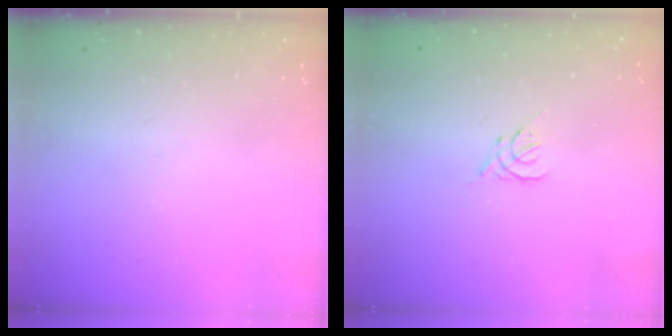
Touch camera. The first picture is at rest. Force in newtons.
{"total": 1.3, "press": 1.2, "slide": 0.6}